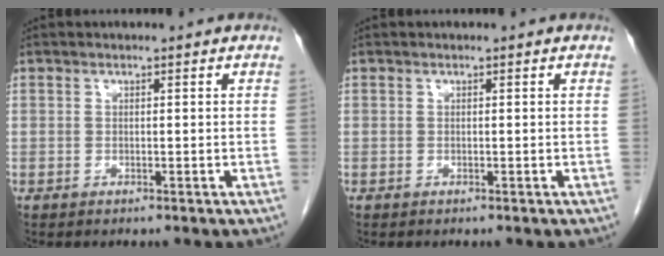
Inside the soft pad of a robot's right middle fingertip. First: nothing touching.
{"total": 0.0}